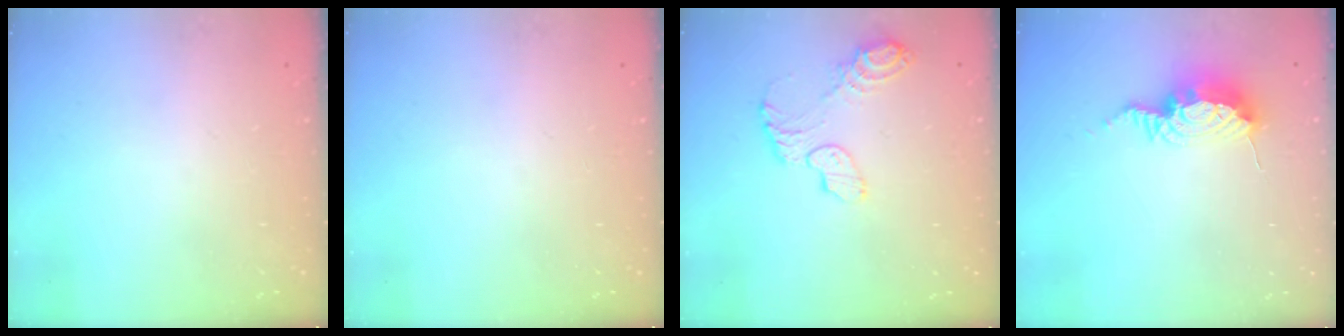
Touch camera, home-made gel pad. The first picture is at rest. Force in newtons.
{"total": 0.0}
{"total": 9.0, "press": 8.9, "slide": 0.6}
{"total": 10.1, "press": 10.0, "slide": 1.0}